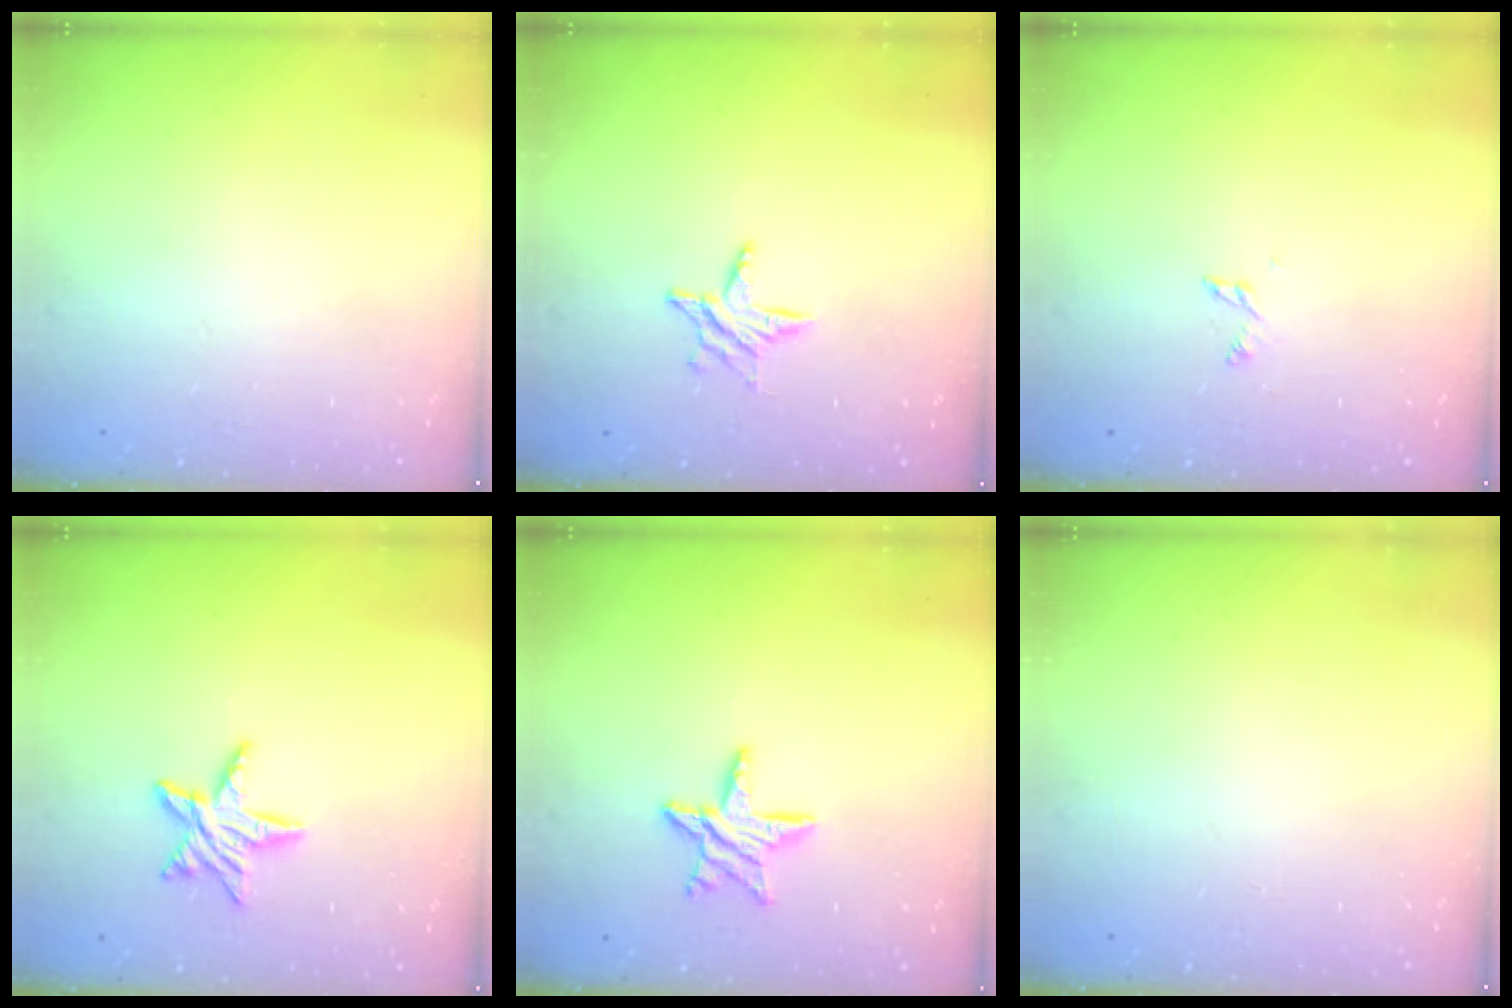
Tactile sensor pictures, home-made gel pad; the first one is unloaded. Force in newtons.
{"total": 6.3, "press": 6.2, "slide": 0.6}
{"total": 2.8, "press": 2.8, "slide": 0.3}
{"total": 9.3, "press": 9.2, "slide": 0.5}
{"total": 9.9, "press": 9.9, "slide": 0.9}
{"total": 0.0}